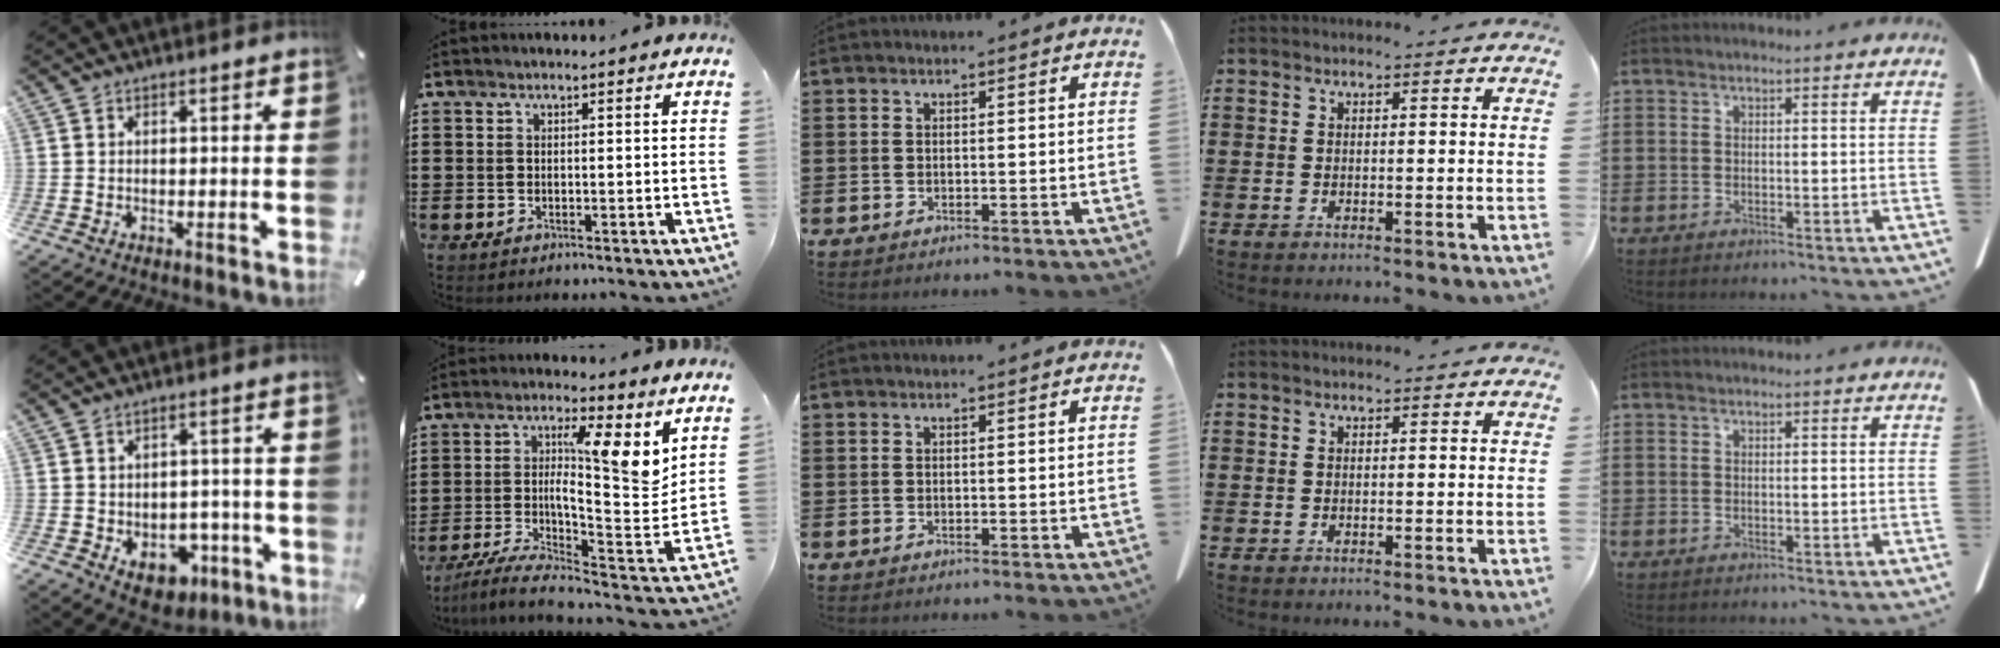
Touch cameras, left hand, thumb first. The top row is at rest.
{"thumb": {"total": 7.7, "force": [-2.5, 6.1, 3.8], "torque": [-0.031, 0.014, -0.036]}, "index": {"total": 10.9, "force": [4.7, 2.4, 9.5], "torque": [-0.163, -0.035, 0.074]}}